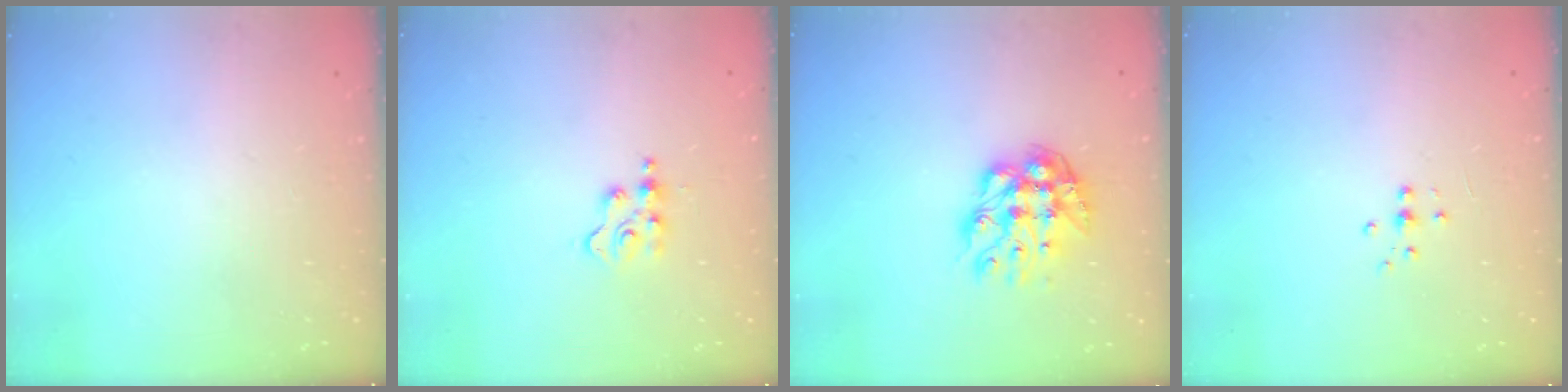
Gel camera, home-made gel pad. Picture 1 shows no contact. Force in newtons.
{"total": 3.7, "press": 3.7, "slide": 0.5}
{"total": 10.9, "press": 10.8, "slide": 0.9}
{"total": 4.4, "press": 4.3, "slide": 0.7}